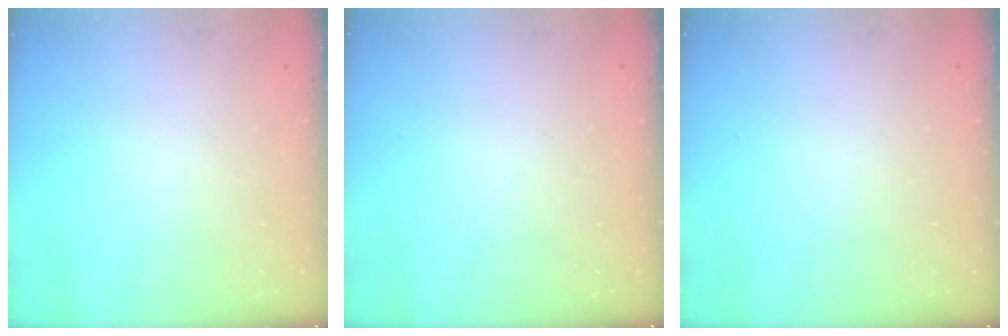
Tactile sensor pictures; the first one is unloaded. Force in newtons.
{"total": 0.0}
{"total": 0.0}